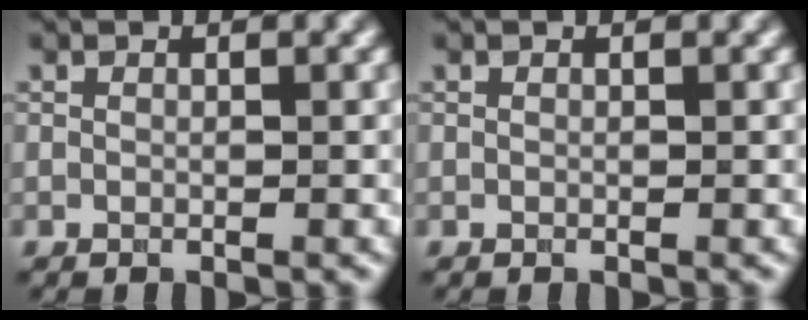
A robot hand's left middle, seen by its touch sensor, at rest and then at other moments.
{"total": 0.0}